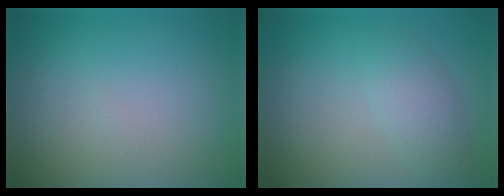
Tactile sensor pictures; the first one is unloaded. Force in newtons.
{"total": 2.2, "press": 2.2, "slide": 0.1}